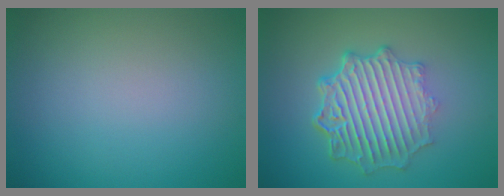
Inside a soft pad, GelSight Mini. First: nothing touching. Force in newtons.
{"total": 7.1, "press": 5.3, "slide": 4.7}